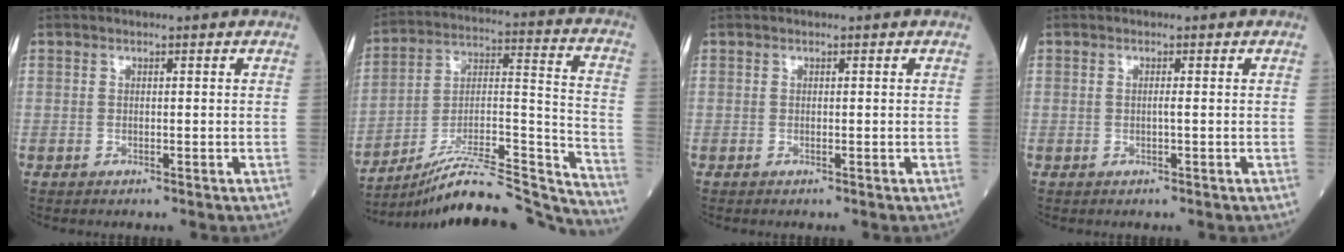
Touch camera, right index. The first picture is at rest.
{"total": 24.4, "force": [-23.1, 0.7, 7.9], "torque": [-0.102, 0.018, -0.356]}
{"total": 0.0}
{"total": 0.6, "force": [0.0, -0.2, 0.5], "torque": [-0.011, -0.002, -0.002]}